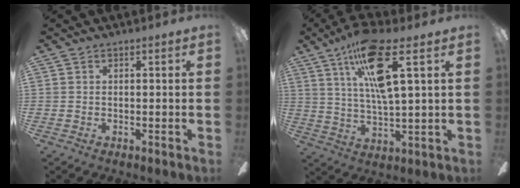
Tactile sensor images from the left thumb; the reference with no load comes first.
{"total": 16.5, "force": [8.0, 4.2, 13.8], "torque": [-0.247, -0.019, 0.126]}